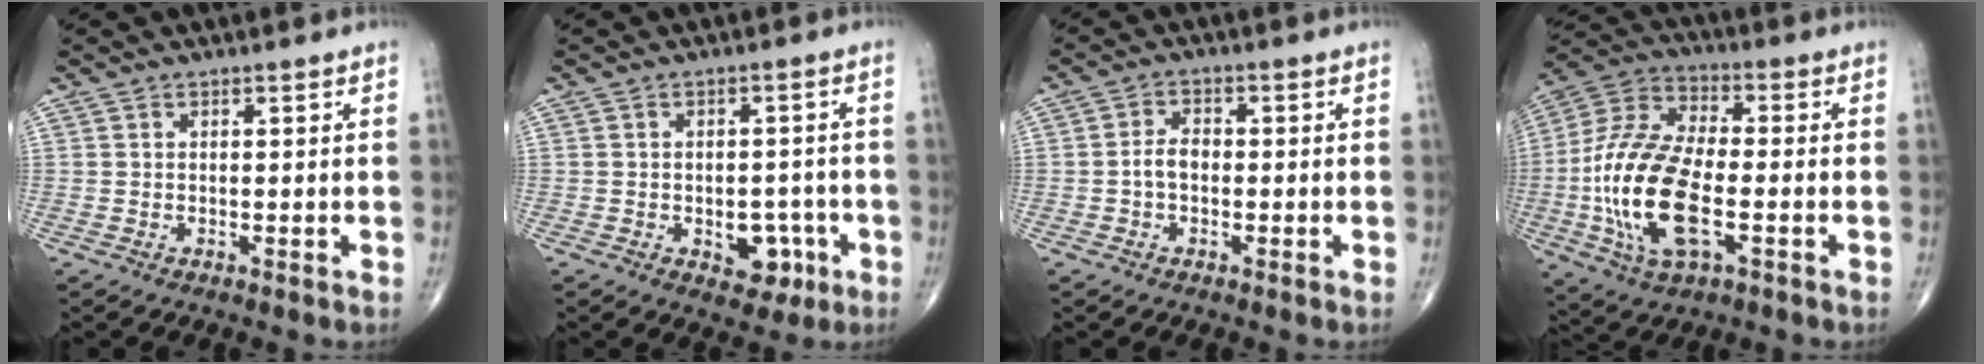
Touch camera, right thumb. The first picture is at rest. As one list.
[{"total": 6.4, "force": [-2.3, 4.2, 4.2], "torque": [-0.023, 0.014, -0.023]}, {"total": 3.3, "force": [-0.7, 2.1, 2.4], "torque": [-0.040, 0.013, -0.018]}, {"total": 20.0, "force": [-4.0, 9.4, 17.2], "torque": [-0.361, 0.016, -0.072]}]